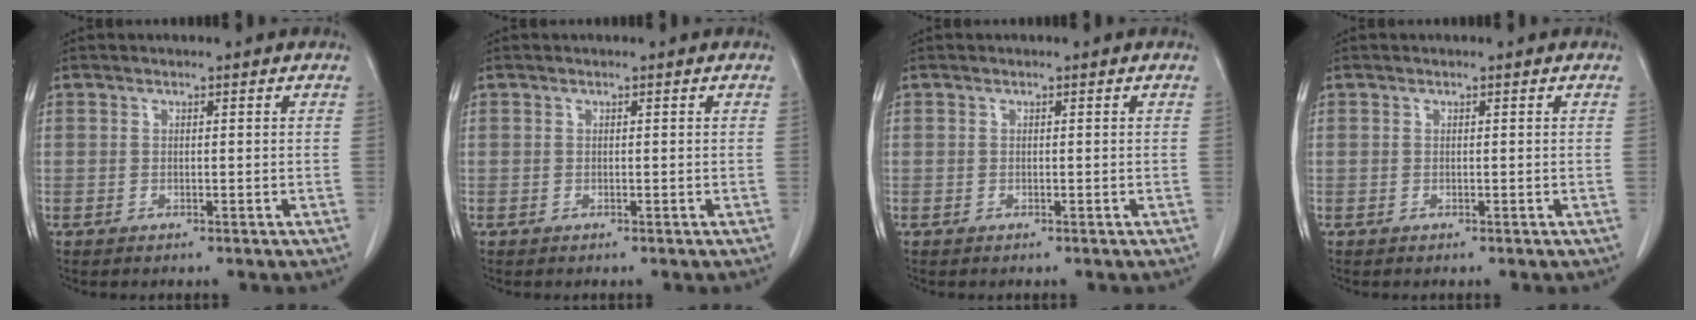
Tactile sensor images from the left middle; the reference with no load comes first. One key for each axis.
{"total": 0.0}
{"total": 0.0}
{"total": 0.0}